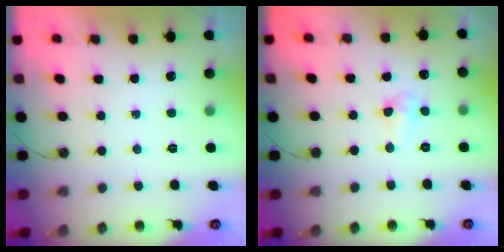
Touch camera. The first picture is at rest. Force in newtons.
{"total": 3.3, "press": 3.3, "slide": 0.7}